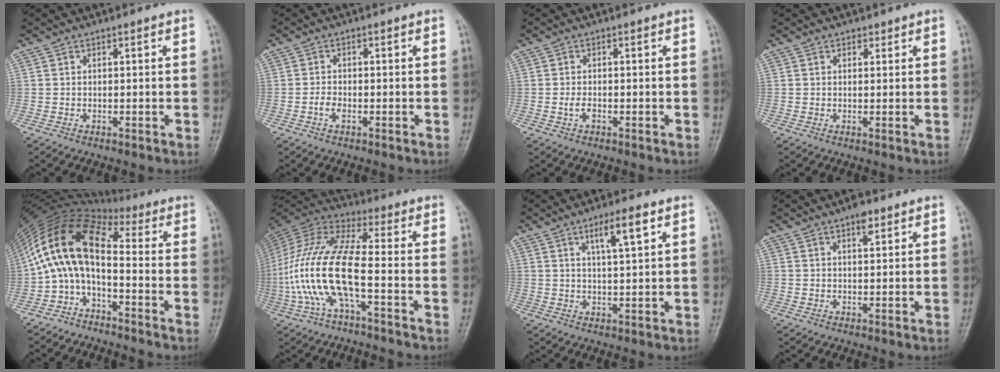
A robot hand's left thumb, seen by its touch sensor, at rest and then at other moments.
{"total": 2.1, "force": [-1.0, 1.1, 1.5], "torque": [-0.032, 0.008, -0.021]}
{"total": 1.9, "force": [-0.7, 1.0, 1.4], "torque": [-0.031, 0.005, -0.013]}
{"total": 0.9, "force": [0.6, 0.7, 0.1], "torque": [0.012, -0.003, 0.005]}
{"total": 12.5, "force": [-2.5, 6.0, 10.7], "torque": [-0.205, 0.074, -0.064]}
{"total": 16.5, "force": [-4.6, 5.0, 15.1], "torque": [-0.340, 0.037, -0.093]}
{"total": 6.2, "force": [2.9, 1.2, 5.4], "torque": [-0.091, -0.007, 0.050]}
{"total": 2.7, "force": [1.7, 1.1, 1.8], "torque": [-0.021, -0.006, 0.024]}